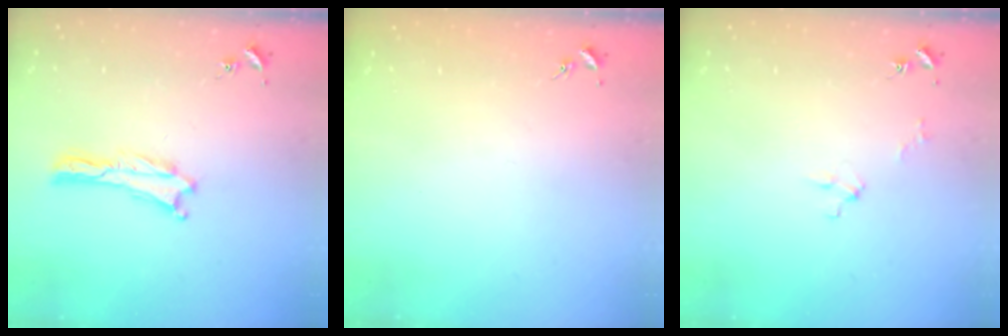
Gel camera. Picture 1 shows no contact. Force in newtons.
{"total": 0.0}
{"total": 2.0, "press": 2.0, "slide": 0.1}